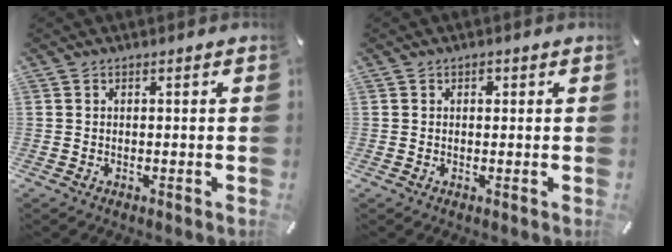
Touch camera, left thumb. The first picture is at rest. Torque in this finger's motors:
{"motor_torque": [0.26, 0.46, -0.15, -0.23, 0.04]}